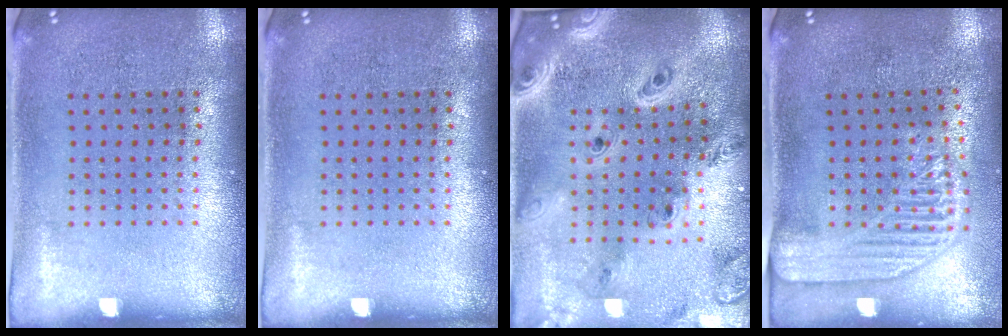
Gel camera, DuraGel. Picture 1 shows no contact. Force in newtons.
{"total": 0.0}
{"total": 4.0, "press": 3.1, "slide": 2.6}
{"total": 2.2, "press": 1.9, "slide": 1.2}